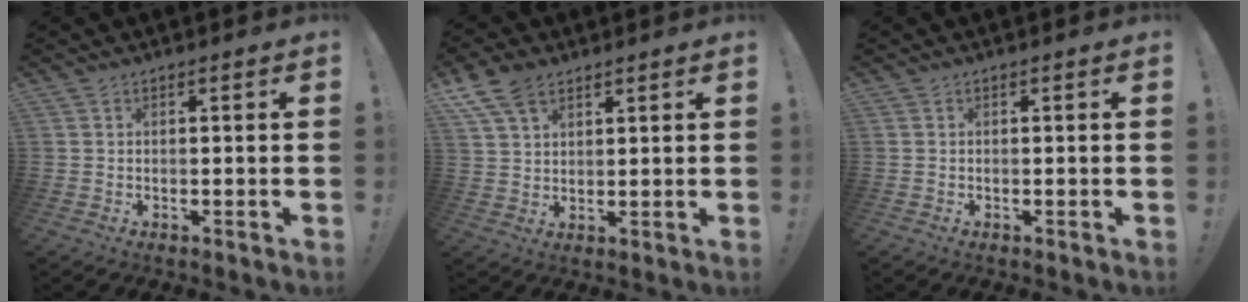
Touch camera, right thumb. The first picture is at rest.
{"total": 8.9, "force": [5.7, 5.0, 4.7], "torque": [-0.090, -0.014, 0.113]}
{"total": 0.0}